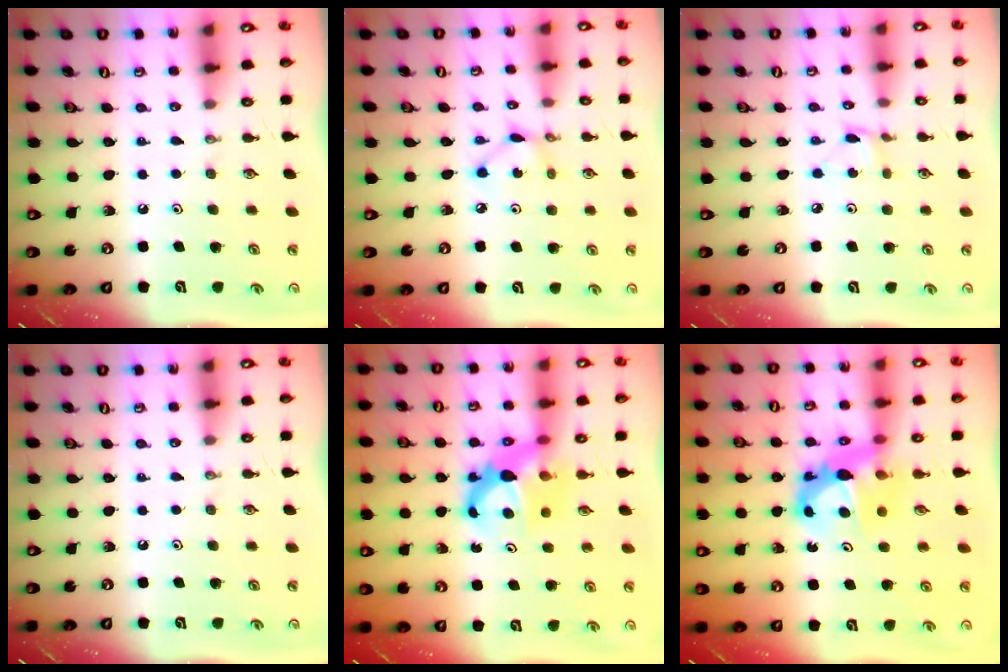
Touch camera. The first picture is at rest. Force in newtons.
{"total": 4.0, "press": 4.0, "slide": 0.2}
{"total": 2.0, "press": 2.0, "slide": 0.2}
{"total": 0.0}
{"total": 7.4, "press": 7.4, "slide": 0.5}
{"total": 8.3, "press": 8.2, "slide": 0.8}